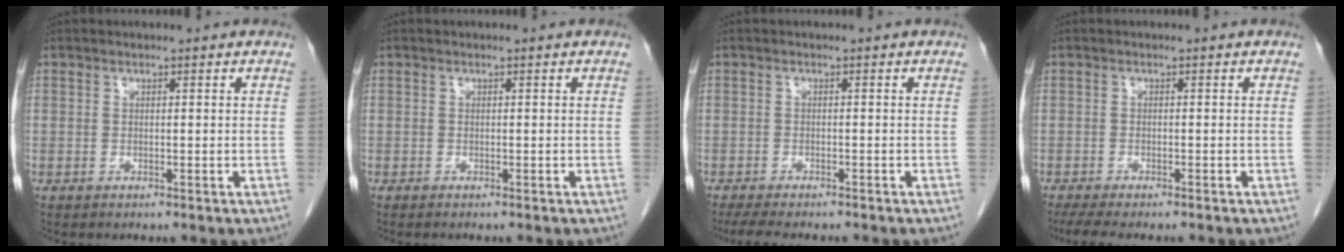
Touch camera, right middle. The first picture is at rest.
{"total": 1.0, "force": [-0.9, 0.2, 0.5], "torque": [-0.006, -0.002, -0.010]}
{"total": 7.7, "force": [-6.5, 1.6, 3.7], "torque": [-0.056, -0.012, -0.095]}
{"total": 7.2, "force": [-6.0, 1.4, 3.7], "torque": [-0.055, -0.014, -0.090]}